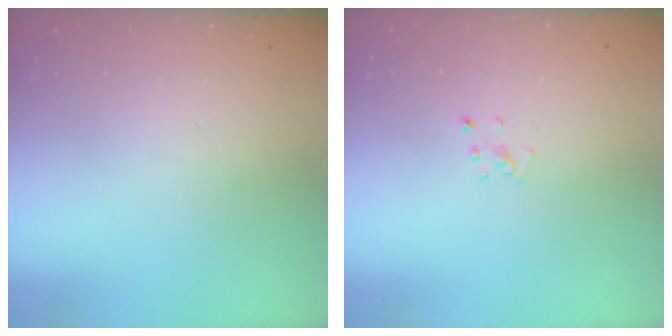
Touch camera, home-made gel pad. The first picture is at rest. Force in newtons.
{"total": 2.2, "press": 2.2, "slide": 0.2}